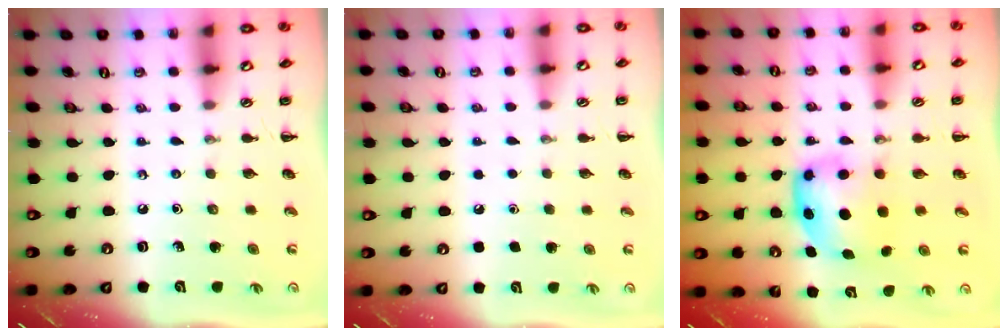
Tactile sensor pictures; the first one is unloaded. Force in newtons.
{"total": 2.3, "press": 2.3, "slide": 0.1}
{"total": 6.1, "press": 6.0, "slide": 0.8}